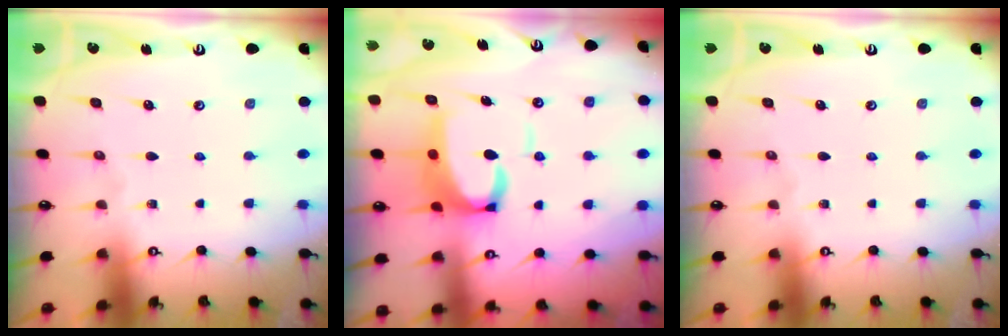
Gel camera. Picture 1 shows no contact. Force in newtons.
{"total": 8.0, "press": 7.9, "slide": 1.4}
{"total": 0.0}